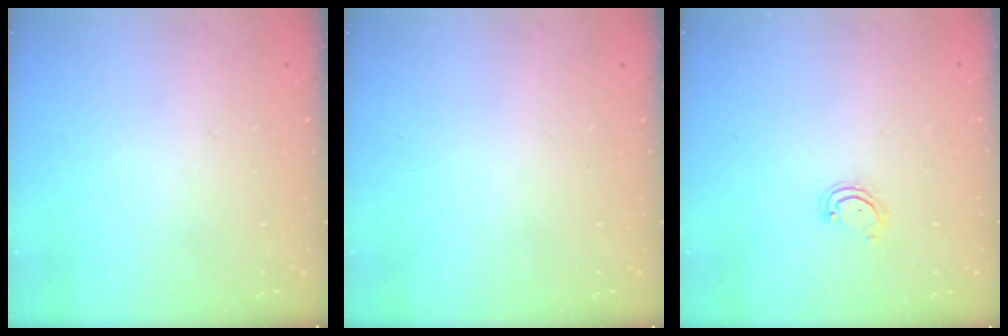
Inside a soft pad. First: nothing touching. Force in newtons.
{"total": 0.0}
{"total": 2.9, "press": 2.9, "slide": 0.3}